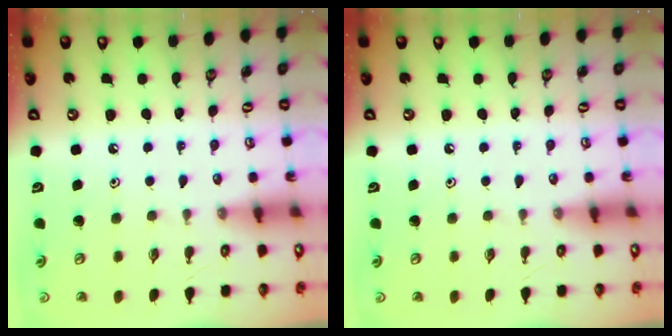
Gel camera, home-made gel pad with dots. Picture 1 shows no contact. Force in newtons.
{"total": 0.0}